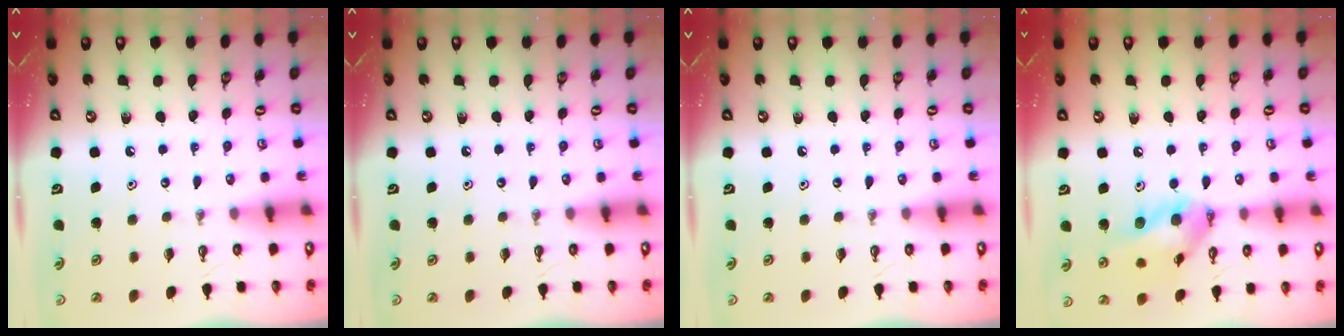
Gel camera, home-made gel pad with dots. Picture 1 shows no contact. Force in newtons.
{"total": 0.0}
{"total": 0.0}
{"total": 14.0, "press": 13.8, "slide": 2.5}